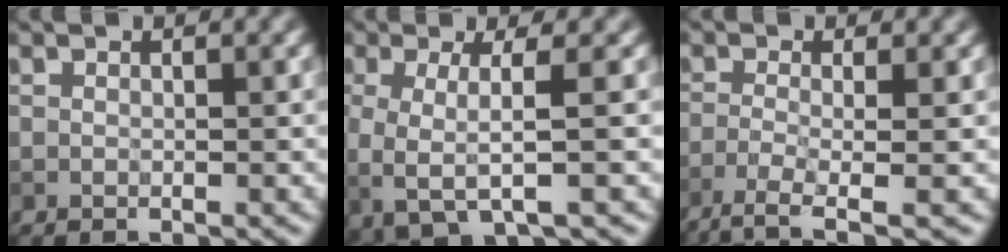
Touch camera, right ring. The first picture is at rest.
{"total": 4.6, "force": [-0.7, 1.2, 4.4], "torque": [-0.081, -0.012, -0.018]}
{"total": 4.5, "force": [-2.4, 1.0, 3.6], "torque": [-0.062, -0.007, -0.058]}